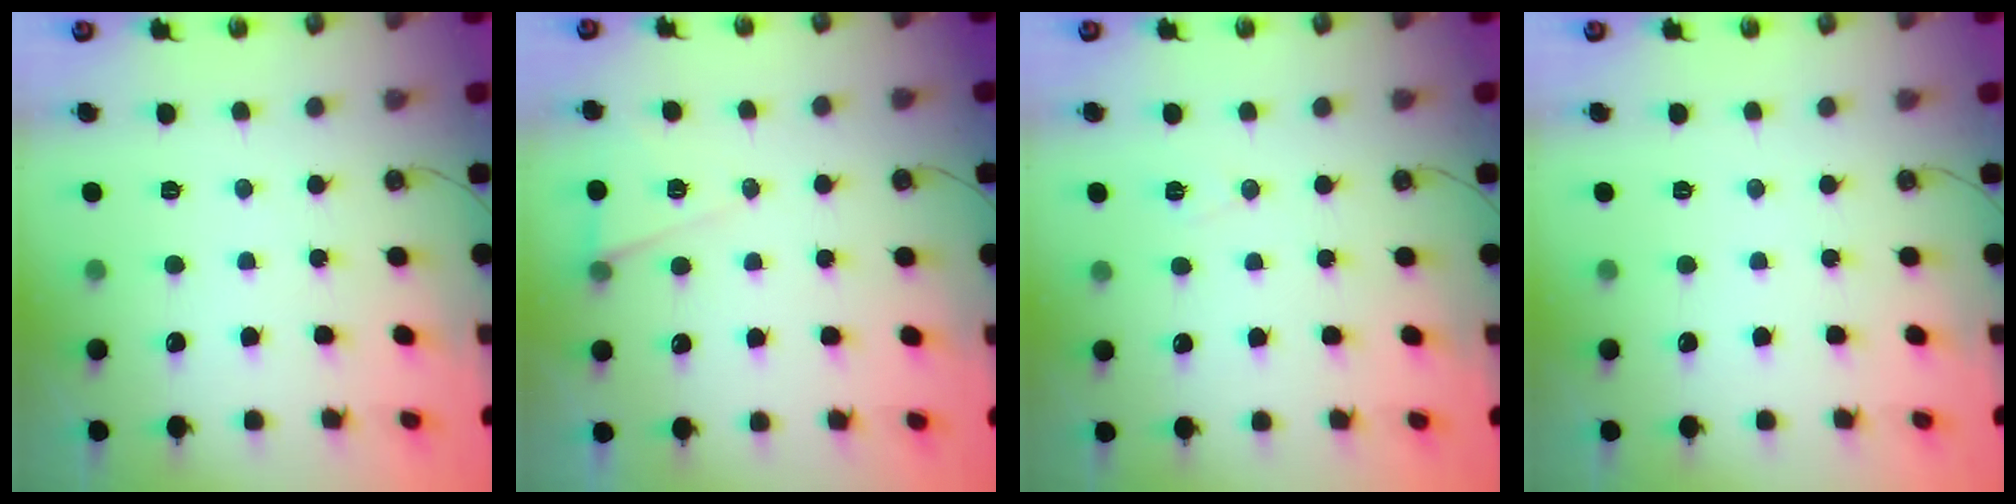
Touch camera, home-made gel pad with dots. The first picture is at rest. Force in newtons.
{"total": 6.9, "press": 5.2, "slide": 4.6}
{"total": 5.7, "press": 3.5, "slide": 4.5}
{"total": 0.0}